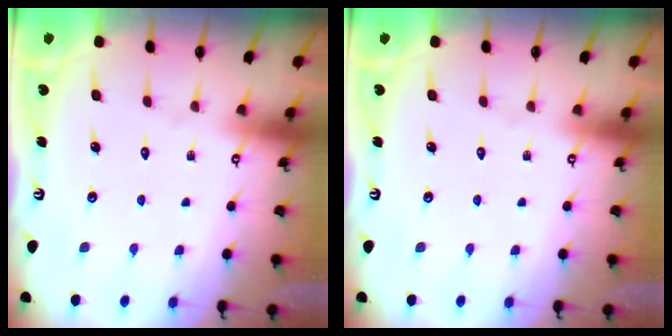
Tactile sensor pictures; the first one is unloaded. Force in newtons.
{"total": 0.0}